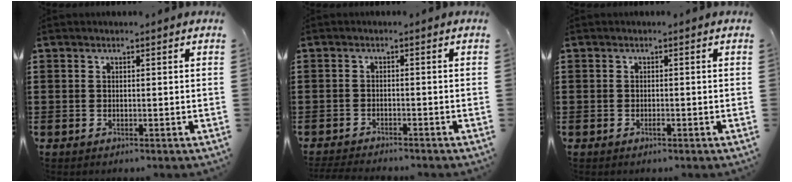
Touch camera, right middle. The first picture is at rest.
{"total": 2.3, "force": [-2.3, 0.1, 0.3], "torque": [-0.016, -0.004, -0.049]}
{"total": 0.5, "force": [-0.3, 0.1, 0.4], "torque": [-0.009, -0.005, -0.005]}